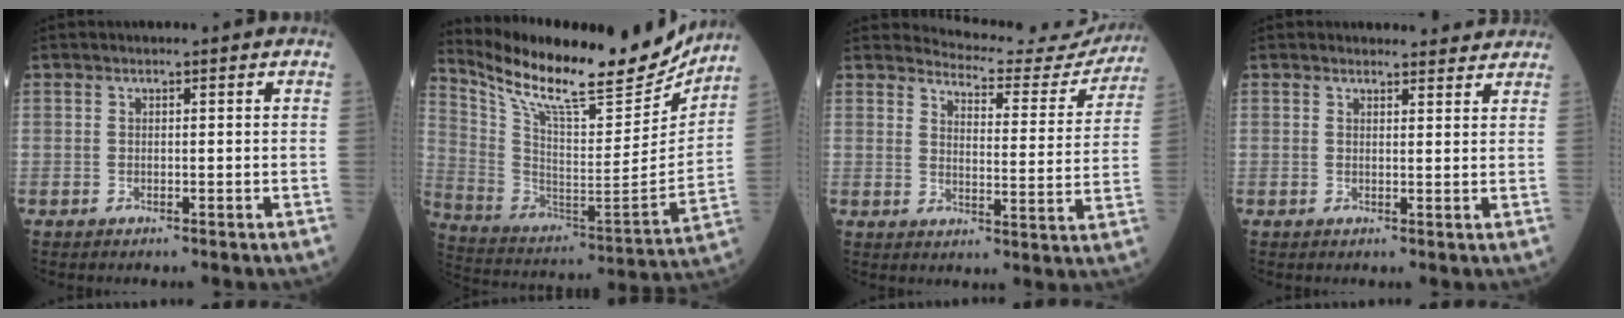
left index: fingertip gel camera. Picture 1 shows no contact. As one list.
[{"total": 23.6, "force": [20.2, 4.4, 11.3], "torque": [-0.208, -0.037, 0.315]}, {"total": 13.9, "force": [13.8, 1.7, 0.4], "torque": [0.007, -0.062, 0.150]}, {"total": 4.7, "force": [4.5, 1.2, 0.2], "torque": [0.004, 0.000, 0.040]}]